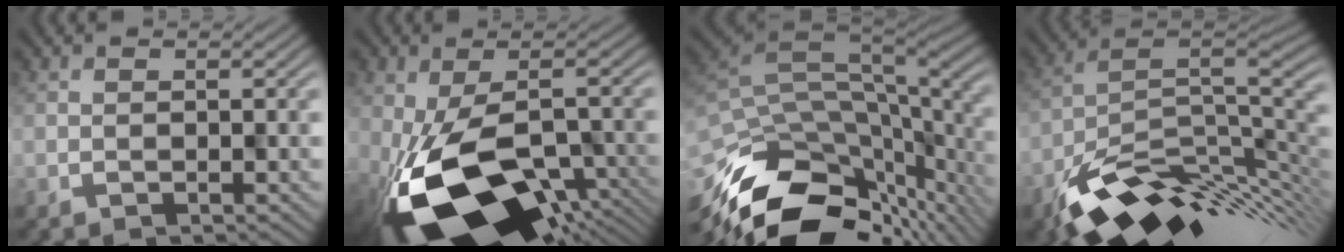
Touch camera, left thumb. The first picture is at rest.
{"total": 18.9, "force": [-7.7, 9.9, 14.2], "torque": [-0.263, -0.054, -0.093]}
{"total": 15.2, "force": [-6.7, 6.8, 11.8], "torque": [-0.254, -0.029, -0.102]}
{"total": 12.9, "force": [-6.7, 5.4, 9.5], "torque": [-0.166, -0.018, -0.111]}